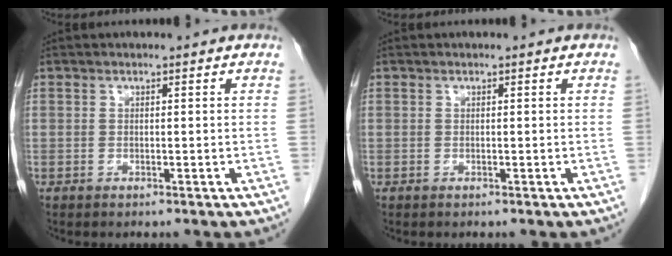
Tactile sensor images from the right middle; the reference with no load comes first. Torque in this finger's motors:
{"motor_torque": [-0.02, 0.03, 0.05, 0.01]}